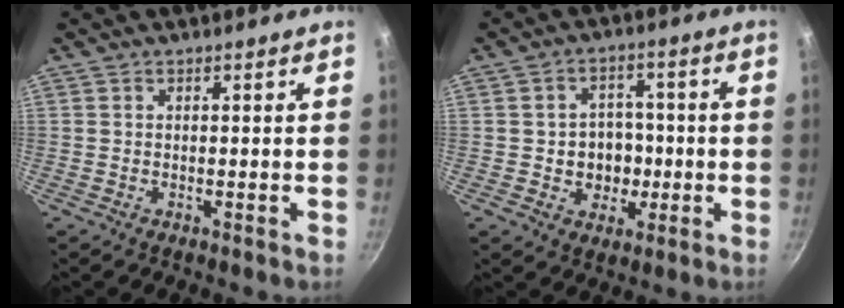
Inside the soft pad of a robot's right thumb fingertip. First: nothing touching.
{"total": 7.6, "force": [-1.0, 6.5, 3.7], "torque": [-0.020, 0.013, -0.011]}